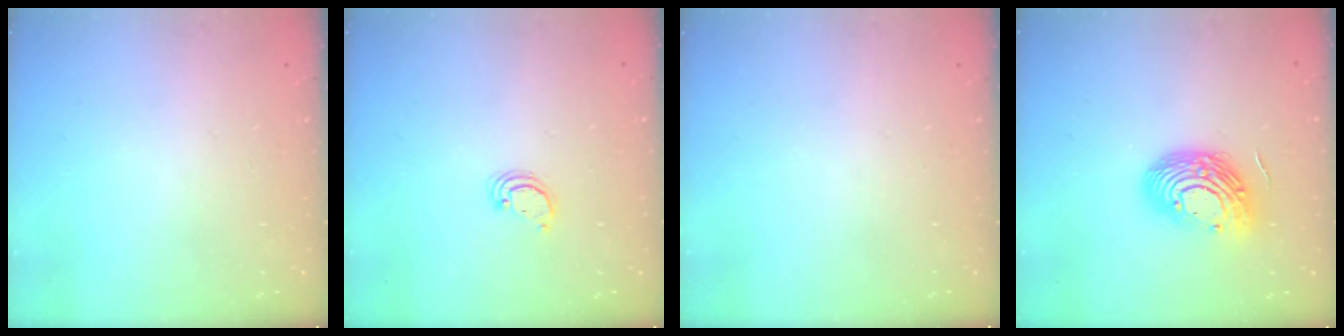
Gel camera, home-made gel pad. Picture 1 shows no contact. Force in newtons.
{"total": 2.4, "press": 2.4, "slide": 0.2}
{"total": 0.0}
{"total": 14.0, "press": 13.9, "slide": 1.1}